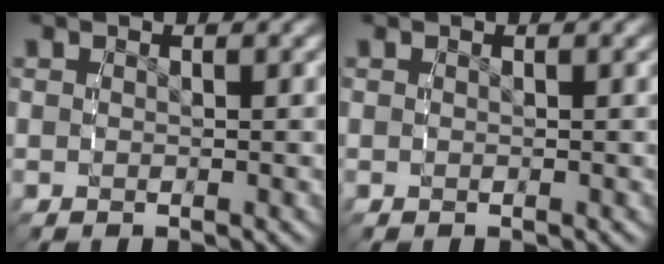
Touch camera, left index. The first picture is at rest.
{"total": 0.0}